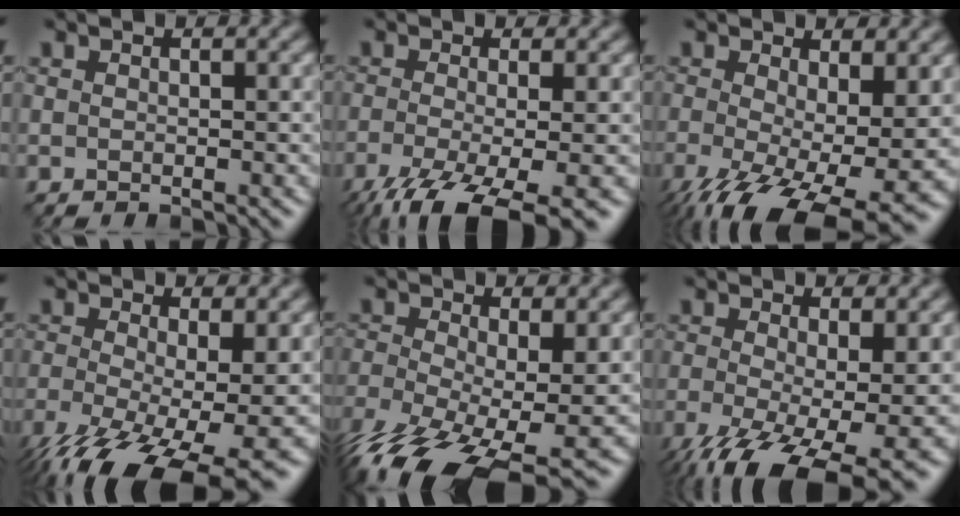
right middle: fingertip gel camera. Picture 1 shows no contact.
{"total": 9.5, "force": [-5.6, 2.7, 7.1], "torque": [-0.135, -0.030, -0.091]}
{"total": 12.3, "force": [-4.9, 4.7, 10.2], "torque": [-0.190, -0.039, -0.070]}
{"total": 11.4, "force": [-5.8, 3.4, 9.1], "torque": [-0.178, -0.037, -0.098]}
{"total": 10.6, "force": [-5.6, 3.6, 8.3], "torque": [-0.170, -0.035, -0.100]}
{"total": 10.7, "force": [-5.0, 3.5, 8.8], "torque": [-0.174, -0.040, -0.080]}